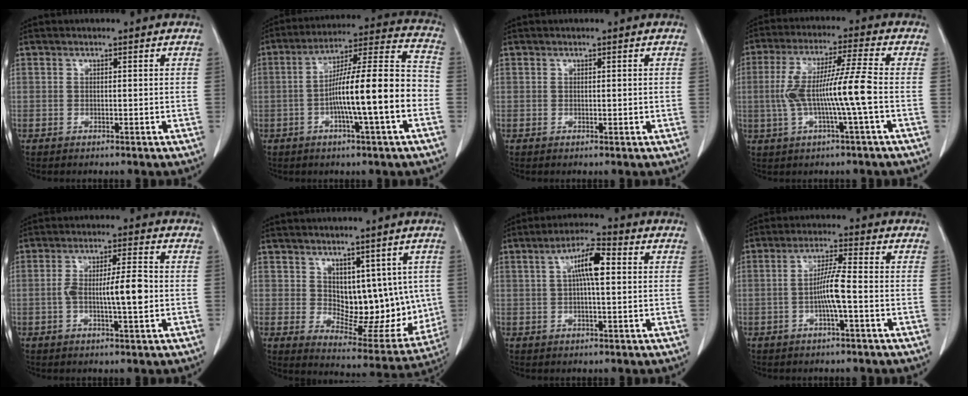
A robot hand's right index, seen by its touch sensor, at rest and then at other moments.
{"total": 16.0, "force": [-3.6, 0.7, 15.6], "torque": [-0.252, 0.017, -0.062]}
{"total": 0.6, "force": [0.1, 0.3, 0.5], "torque": [-0.008, -0.002, 0.004]}
{"total": 10.5, "force": [-1.4, -0.6, 10.4], "torque": [-0.207, 0.013, -0.027]}
{"total": 7.3, "force": [-0.9, 0.9, 7.2], "torque": [-0.129, 0.007, -0.016]}
{"total": 11.6, "force": [2.4, 6.6, 9.2], "torque": [-0.104, -0.002, 0.056]}
{"total": 6.8, "force": [1.3, 1.3, 6.5], "torque": [-0.120, 0.018, 0.020]}
{"total": 5.6, "force": [-1.2, -0.1, 5.4], "torque": [-0.110, 0.004, -0.024]}